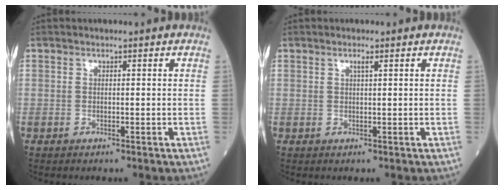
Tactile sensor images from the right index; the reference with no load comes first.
{"total": 0.9, "force": [0.5, 0.0, 0.7], "torque": [-0.015, 0.000, 0.008]}